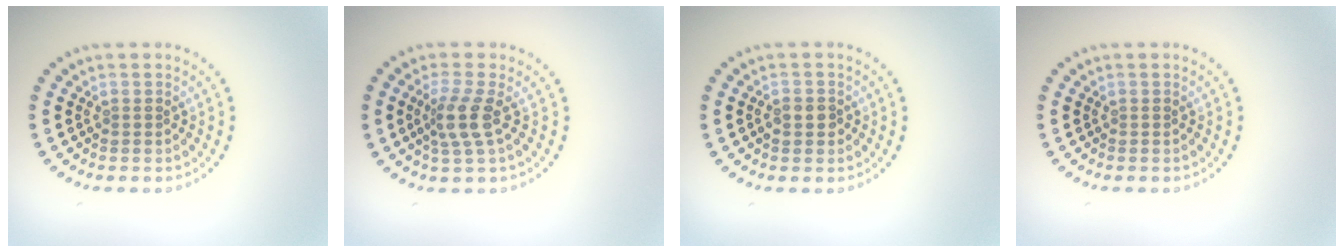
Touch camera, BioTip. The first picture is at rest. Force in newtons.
{"total": 2.8, "press": 2.1, "slide": 1.8}
{"total": 1.6, "press": 1.6, "slide": 0.4}
{"total": 0.0}